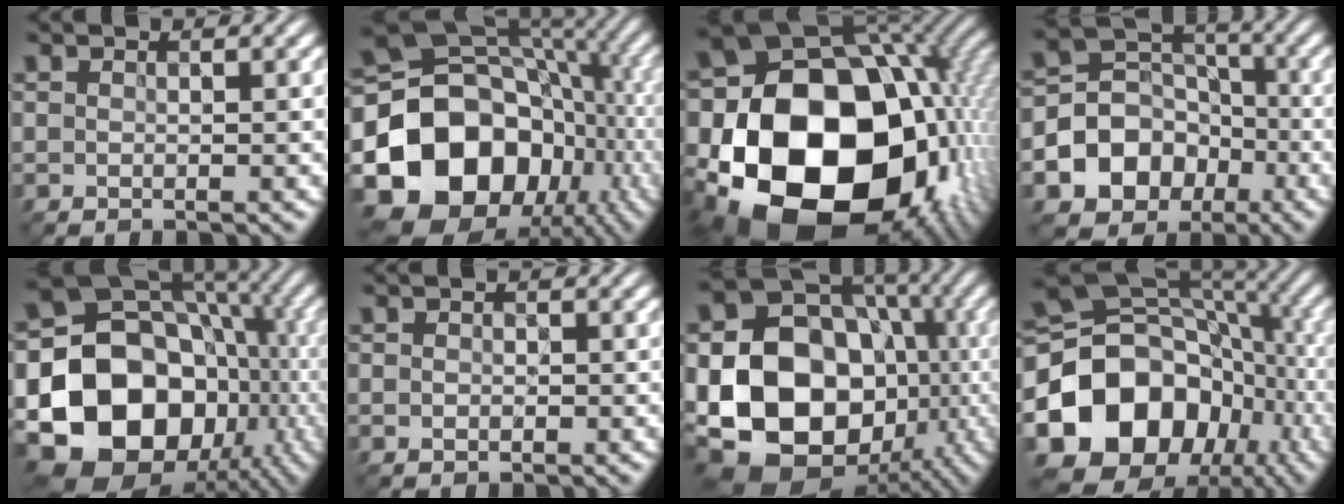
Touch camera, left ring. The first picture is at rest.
{"total": 18.2, "force": [-5.5, 14.3, 9.8], "torque": [-0.196, -0.015, -0.096]}
{"total": 22.5, "force": [-4.9, 17.1, 13.8], "torque": [-0.290, -0.062, -0.055]}
{"total": 9.9, "force": [-4.2, 8.3, 3.5], "torque": [-0.058, -0.006, -0.096]}
{"total": 20.0, "force": [-5.3, 16.2, 10.4], "torque": [-0.184, -0.016, -0.094]}
{"total": 1.0, "force": [-0.3, 0.8, 0.6], "torque": [-0.008, -0.002, -0.004]}
{"total": 19.6, "force": [-3.8, 15.5, 11.4], "torque": [-0.200, -0.018, -0.066]}
{"total": 15.9, "force": [-5.1, 12.5, 8.4], "torque": [-0.157, -0.009, -0.093]}